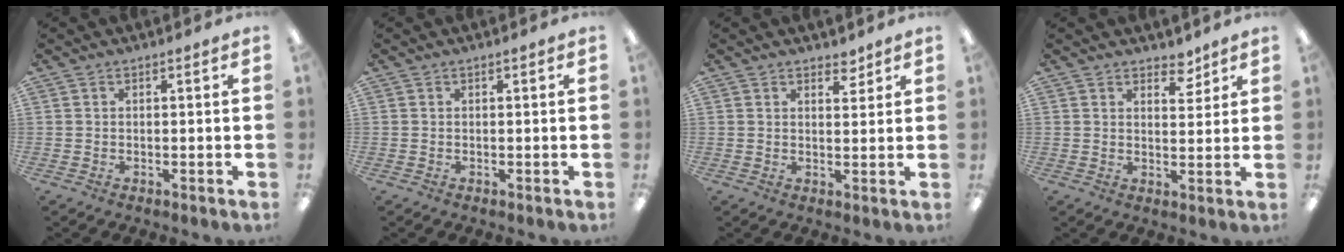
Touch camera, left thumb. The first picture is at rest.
{"total": 0.0}
{"total": 3.3, "force": [2.7, 1.5, 0.9], "torque": [0.002, -0.015, 0.046]}
{"total": 4.7, "force": [3.9, 2.2, 1.4], "torque": [0.004, -0.028, 0.064]}